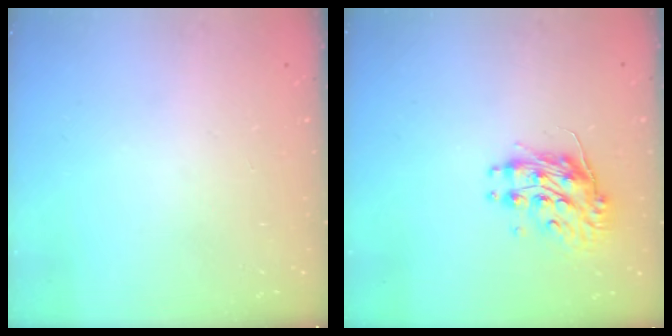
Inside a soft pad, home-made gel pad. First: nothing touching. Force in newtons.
{"total": 10.4, "press": 10.4, "slide": 0.8}